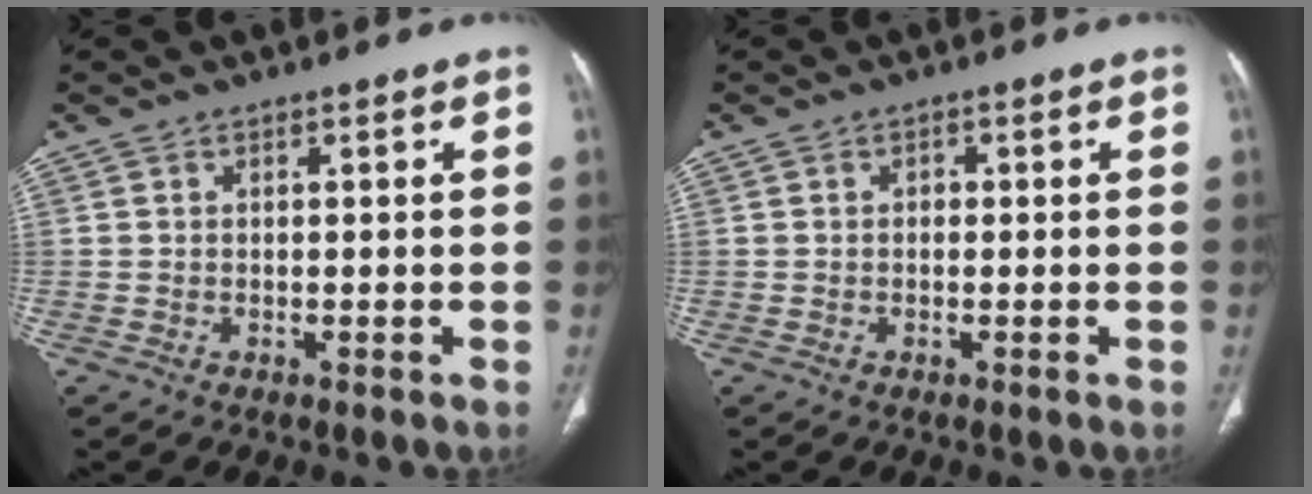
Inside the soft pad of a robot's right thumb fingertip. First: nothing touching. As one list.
[{"total": 0.8, "force": [-0.1, 0.7, 0.4], "torque": [-0.001, 0.004, -0.004]}]